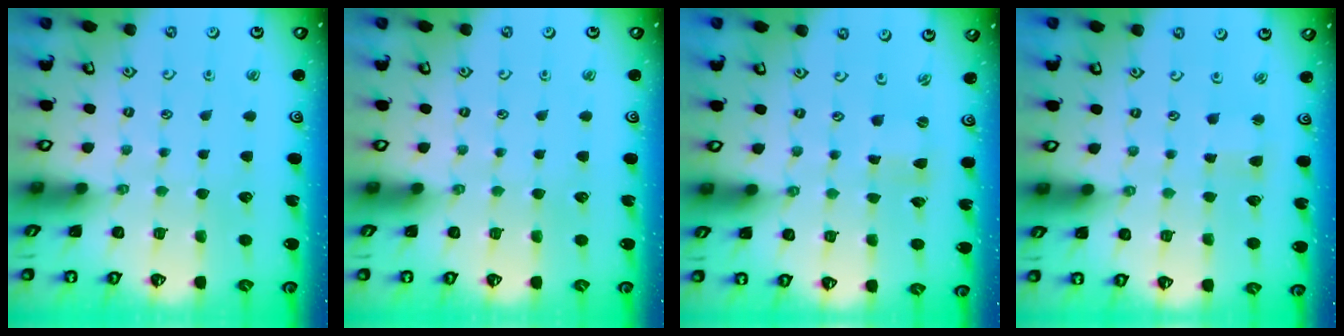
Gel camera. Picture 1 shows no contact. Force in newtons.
{"total": 0.0}
{"total": 0.0}
{"total": 2.2, "press": 2.2, "slide": 0.3}